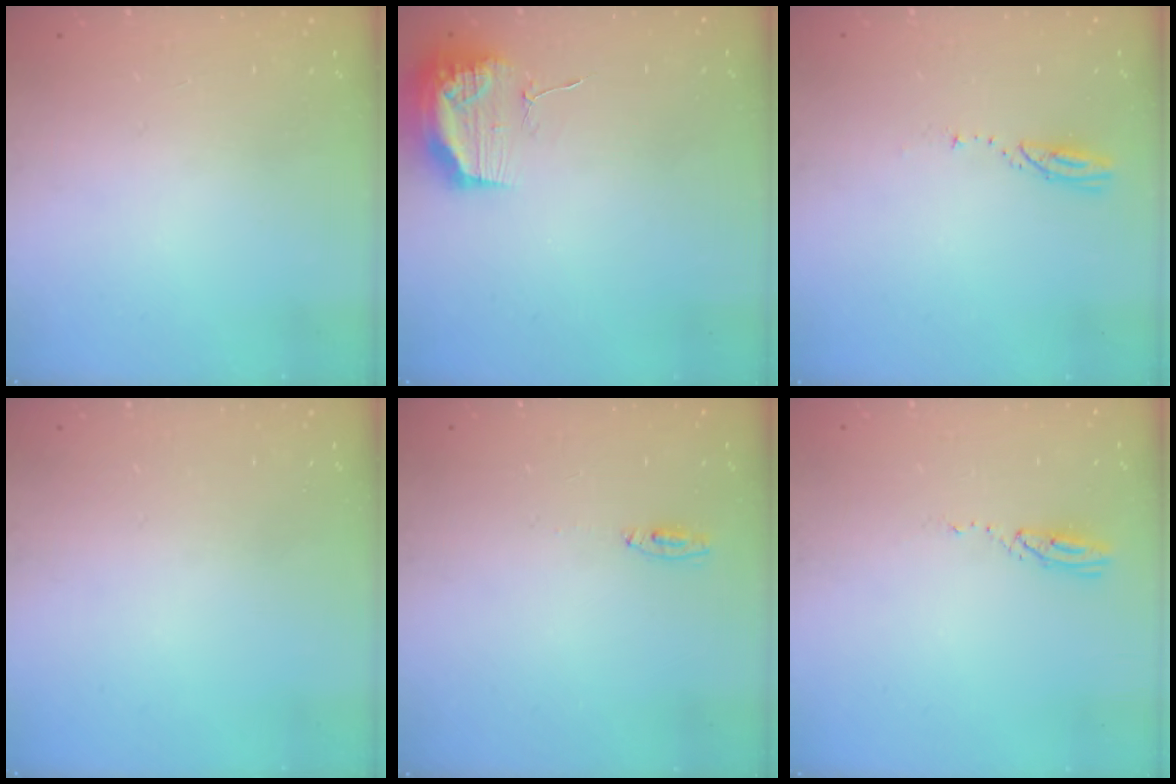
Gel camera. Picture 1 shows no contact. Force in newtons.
{"total": 12.3, "press": 12.3, "slide": 1.1}
{"total": 3.1, "press": 3.1, "slide": 0.2}
{"total": 0.0}
{"total": 4.2, "press": 2.6, "slide": 3.3}
{"total": 3.5, "press": 3.5, "slide": 0.3}